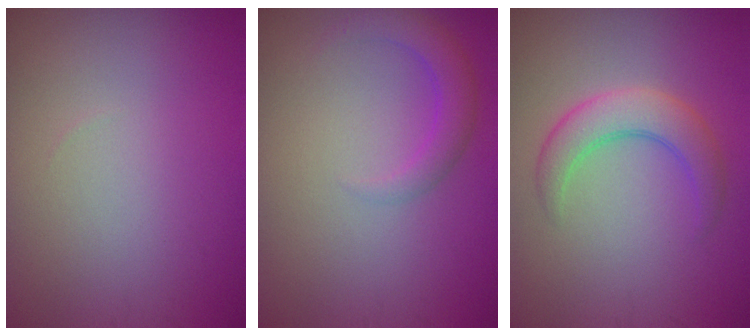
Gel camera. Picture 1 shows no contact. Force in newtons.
{"total": 2.4, "press": 2.4, "slide": 0.1}
{"total": 3.8, "press": 3.8, "slide": 0.2}